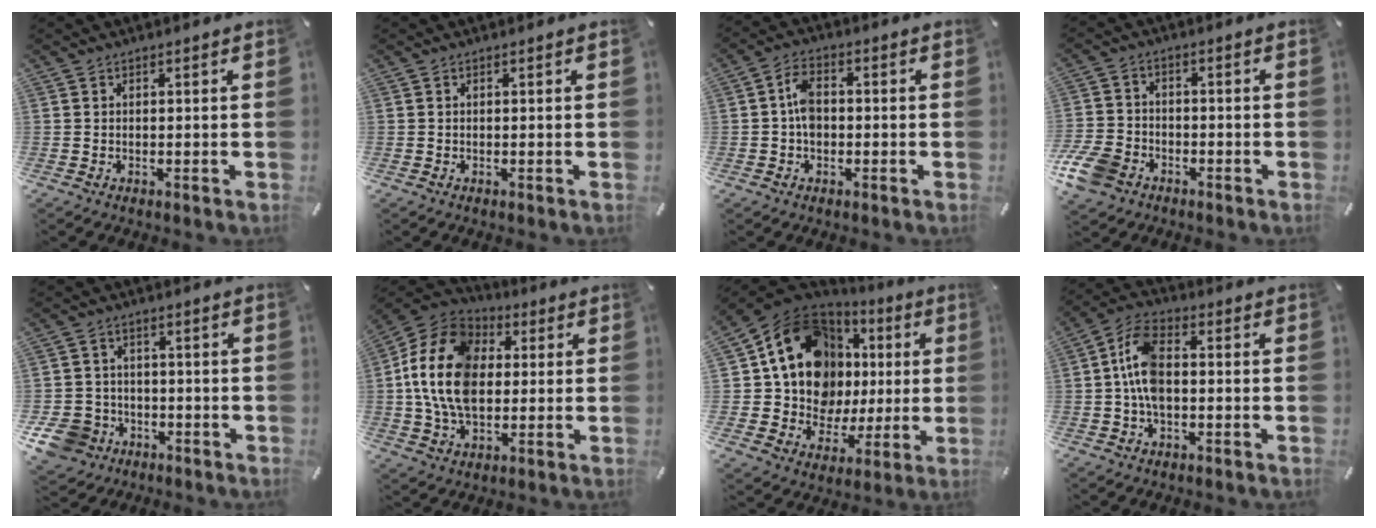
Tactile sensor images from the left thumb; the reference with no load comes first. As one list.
[{"total": 0.0}, {"total": 5.0, "force": [-0.5, 3.4, 3.6], "torque": [-0.073, 0.008, -0.009]}, {"total": 8.3, "force": [-4.5, 5.8, 3.9], "torque": [-0.091, 0.023, -0.085]}, {"total": 9.0, "force": [-4.2, 7.6, 2.4], "torque": [-0.063, 0.032, -0.079]}, {"total": 16.5, "force": [0.6, 12.5, 10.6], "torque": [-0.240, 0.011, 0.006]}, {"total": 17.2, "force": [4.9, 14.2, 8.4], "torque": [-0.143, -0.043, 0.102]}, {"total": 9.2, "force": [-0.7, 5.4, 7.4], "torque": [-0.161, 0.008, -0.014]}]